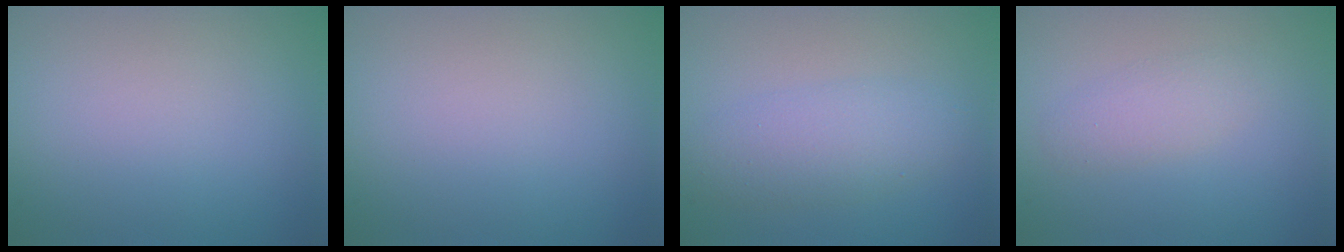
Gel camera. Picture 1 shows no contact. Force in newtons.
{"total": 0.0}
{"total": 3.8, "press": 3.8, "slide": 0.1}
{"total": 1.9, "press": 1.9, "slide": 0.0}